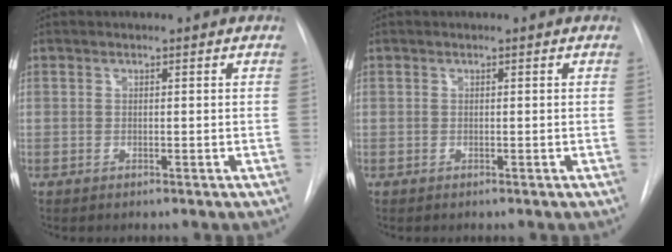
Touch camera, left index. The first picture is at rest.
{"total": 0.0}